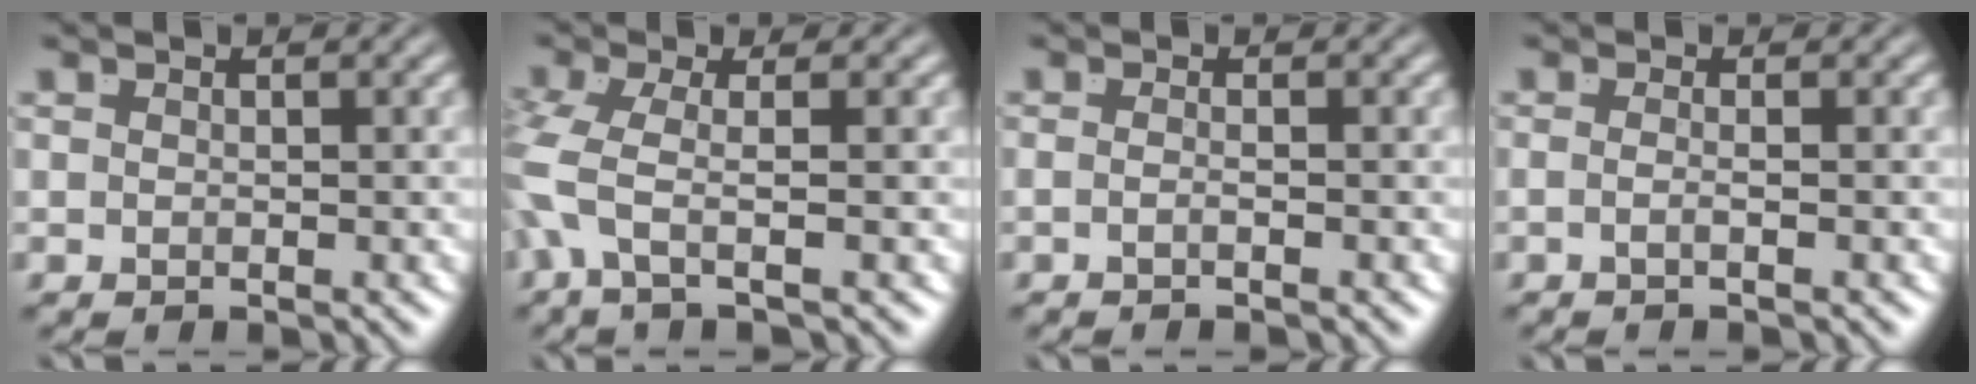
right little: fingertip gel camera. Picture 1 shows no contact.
{"total": 3.8, "force": [0.0, 1.5, 3.5], "torque": [-0.096, -0.009, 0.000]}
{"total": 1.5, "force": [-1.1, -0.7, 0.8], "torque": [-0.019, -0.005, -0.018]}
{"total": 1.8, "force": [-1.1, -0.9, 1.0], "torque": [-0.026, -0.011, -0.014]}